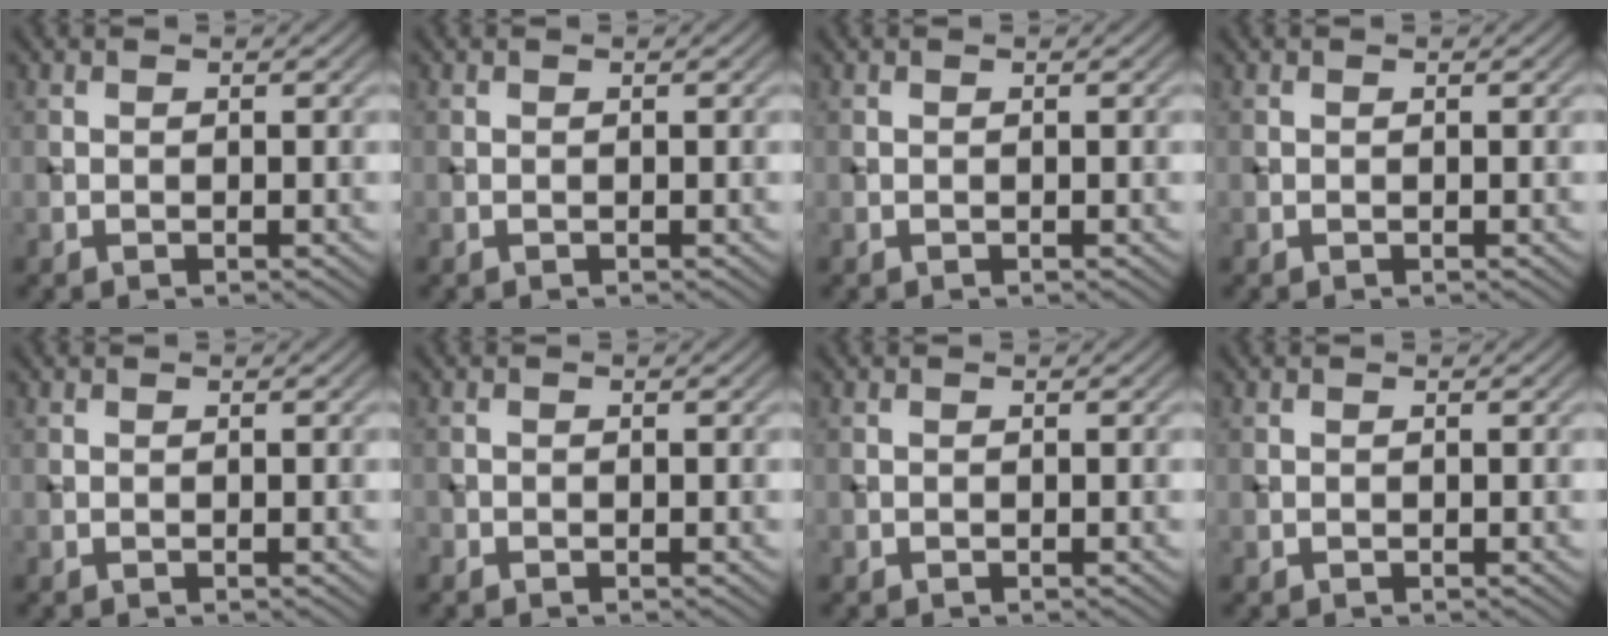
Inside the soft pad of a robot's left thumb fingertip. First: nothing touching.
{"total": 0.0}
{"total": 0.0}
{"total": 0.0}
{"total": 0.0}
{"total": 0.6, "force": [-0.4, 0.3, 0.1], "torque": [0.000, -0.003, -0.009]}
{"total": 0.0}
{"total": 0.0}